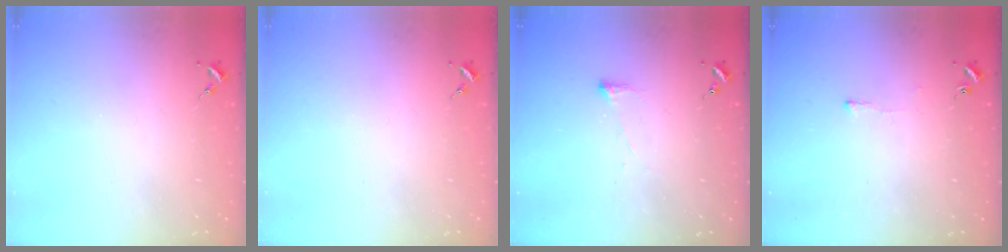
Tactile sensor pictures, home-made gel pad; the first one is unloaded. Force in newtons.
{"total": 0.0}
{"total": 2.8, "press": 2.7, "slide": 0.7}
{"total": 2.4, "press": 2.4, "slide": 0.5}